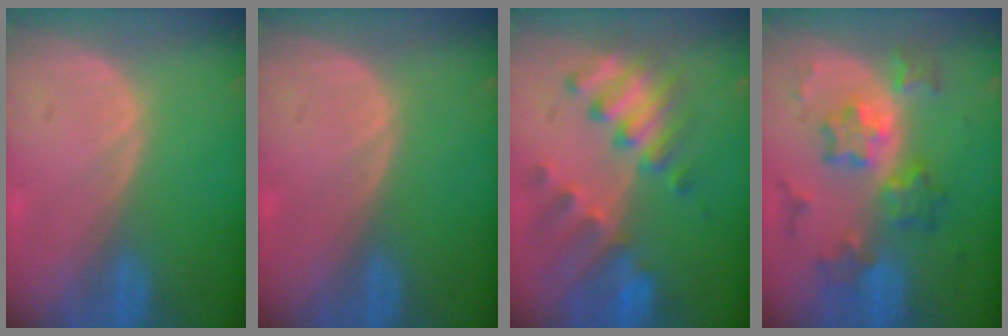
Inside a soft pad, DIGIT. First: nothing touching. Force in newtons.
{"total": 0.0}
{"total": 9.2, "press": 8.4, "slide": 3.9}
{"total": 8.3, "press": 8.3, "slide": 0.6}